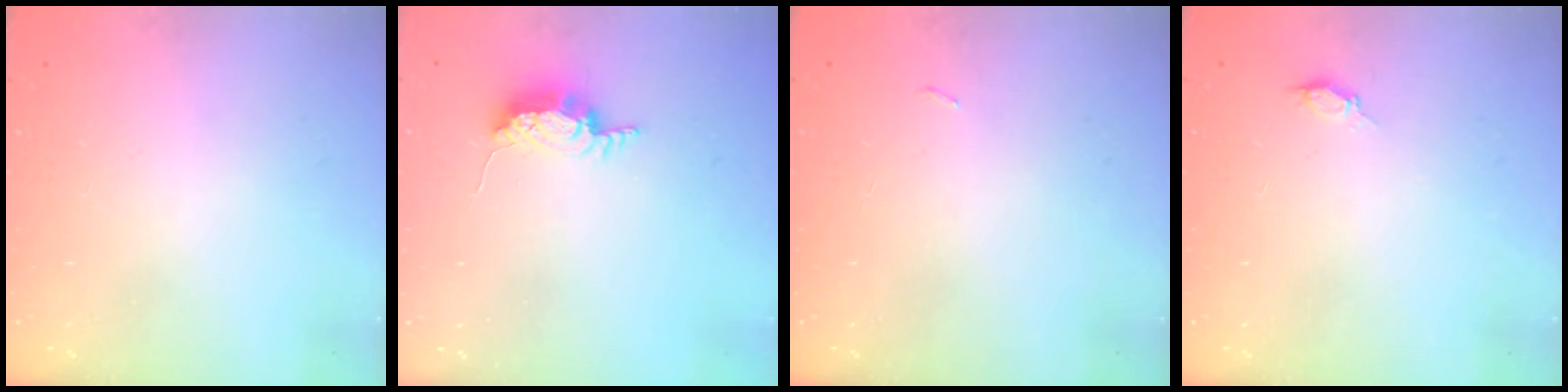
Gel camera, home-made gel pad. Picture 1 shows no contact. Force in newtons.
{"total": 7.0, "press": 6.9, "slide": 0.5}
{"total": 2.8, "press": 2.4, "slide": 1.4}
{"total": 3.0, "press": 2.8, "slide": 1.2}